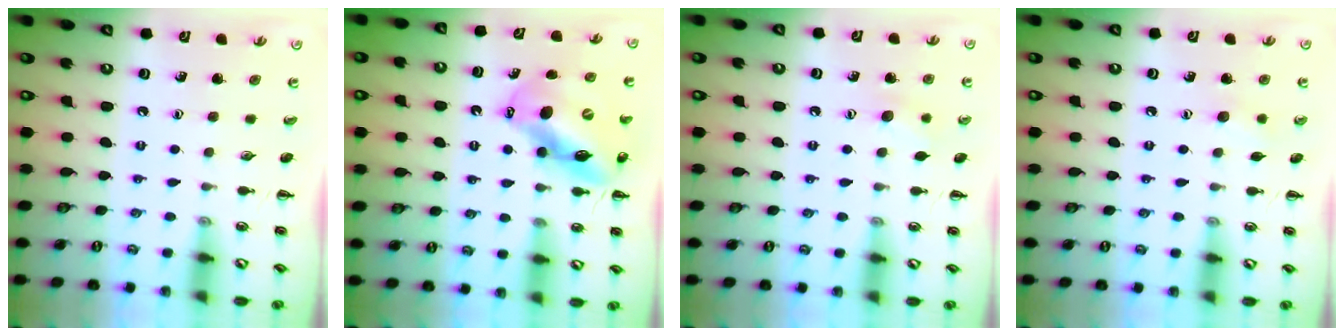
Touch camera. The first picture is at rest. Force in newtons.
{"total": 13.6, "press": 13.1, "slide": 3.5}
{"total": 5.7, "press": 5.6, "slide": 1.1}
{"total": 4.9, "press": 4.7, "slide": 1.1}